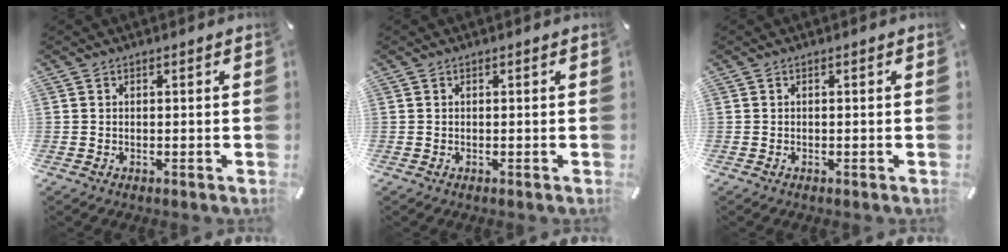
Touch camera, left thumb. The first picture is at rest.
{"total": 0.0}
{"total": 0.0}